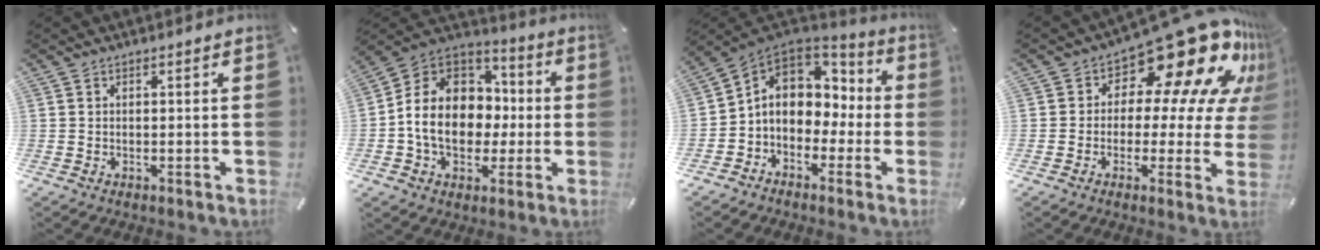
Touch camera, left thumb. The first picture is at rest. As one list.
[{"total": 15.2, "force": [-1.9, 12.7, 8.0], "torque": [-0.168, 0.016, -0.031]}, {"total": 9.8, "force": [0.0, 8.6, 4.7], "torque": [-0.088, 0.003, 0.006]}, {"total": 20.0, "force": [12.4, 8.8, 13.0], "torque": [-0.178, -0.098, 0.202]}]